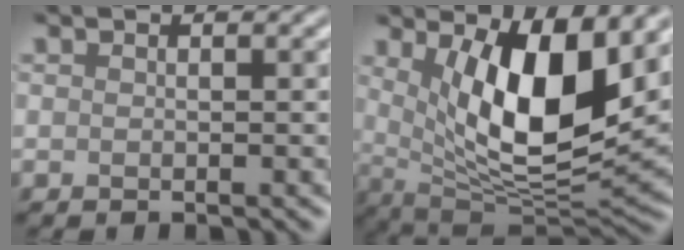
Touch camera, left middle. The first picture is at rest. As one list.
[{"total": 10.1, "force": [2.9, 3.7, 9.0], "torque": [-0.148, -0.025, 0.056]}]